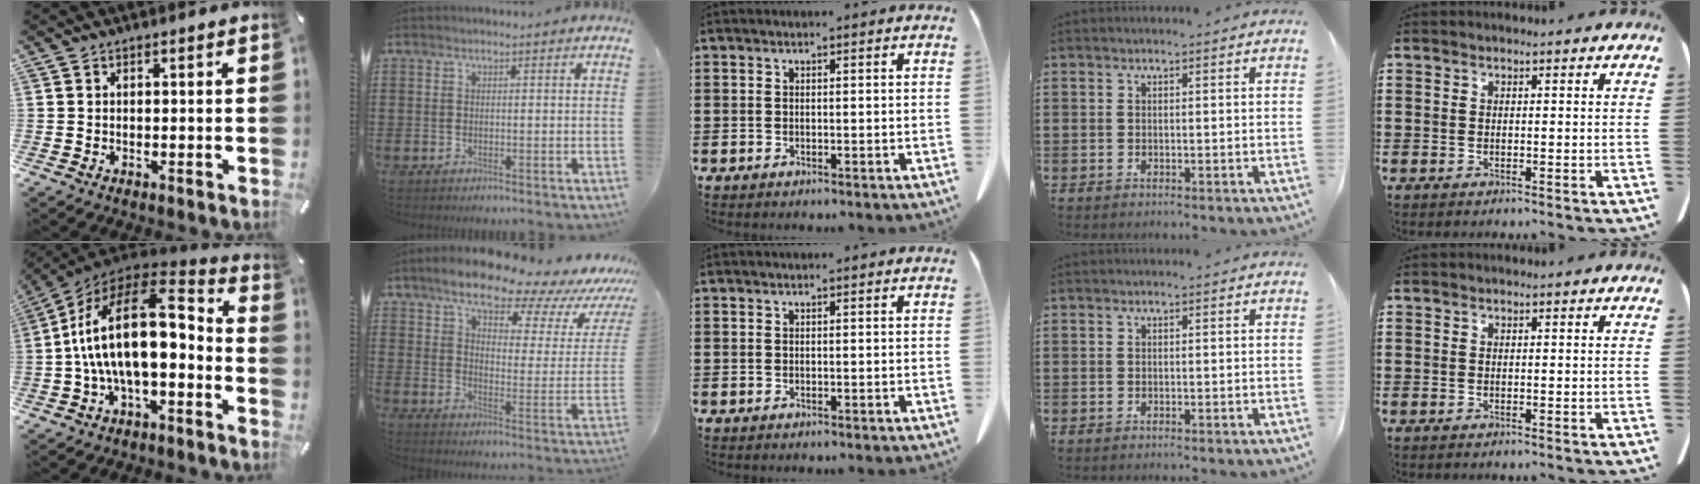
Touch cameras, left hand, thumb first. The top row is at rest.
{"thumb": {"total": 20.8, "force": [0.6, 10.5, 18.0], "torque": [-0.342, 0.003, 0.013]}, "index": {"total": 12.2, "force": [10.2, 3.5, 5.8], "torque": [-0.112, -0.066, 0.167]}}